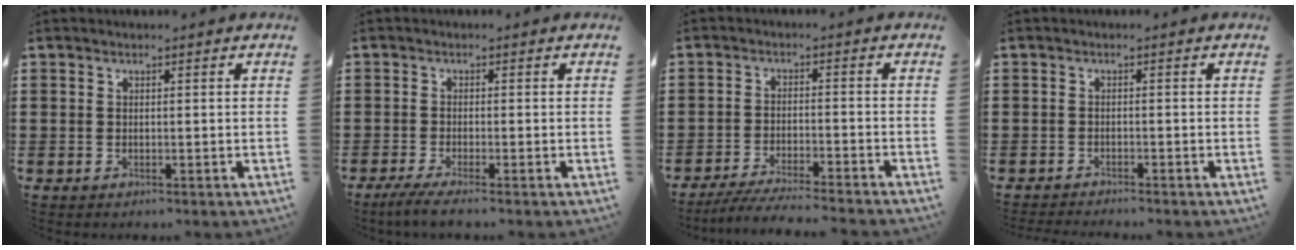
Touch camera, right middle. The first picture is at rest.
{"total": 2.0, "force": [-1.5, -0.1, 1.4], "torque": [-0.039, -0.007, -0.032]}
{"total": 4.6, "force": [-4.3, -0.1, 1.6], "torque": [-0.033, -0.009, -0.085]}
{"total": 1.2, "force": [-1.2, -0.1, 0.1], "torque": [-0.005, -0.001, -0.023]}